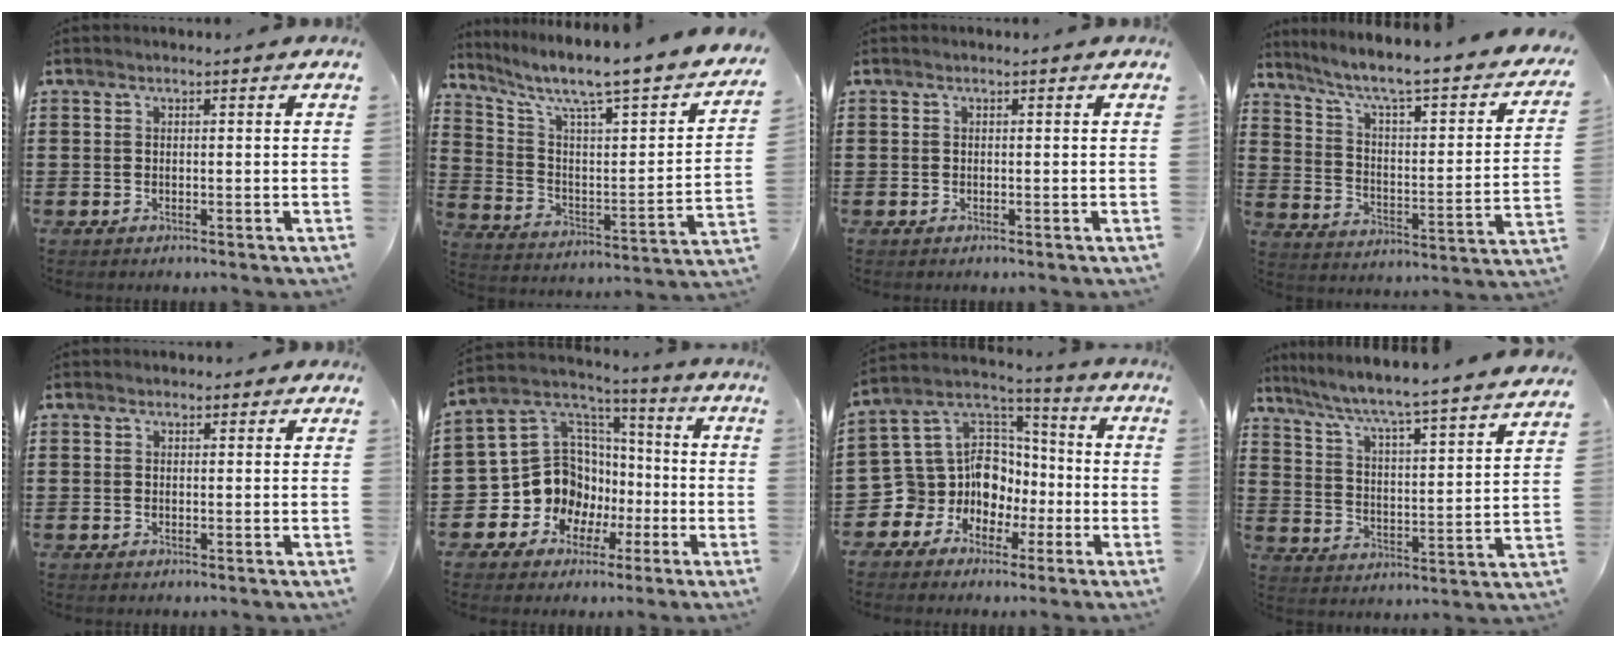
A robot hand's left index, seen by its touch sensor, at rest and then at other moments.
{"total": 6.6, "force": [5.2, 0.6, 4.1], "torque": [-0.097, -0.052, 0.074]}
{"total": 0.0}
{"total": 5.9, "force": [3.8, 0.7, 4.4], "torque": [-0.103, -0.035, 0.051]}
{"total": 0.8, "force": [0.4, 0.7, 0.2], "torque": [0.002, 0.003, 0.005]}
{"total": 12.3, "force": [-2.7, 11.1, 4.7], "torque": [-0.145, -0.006, -0.042]}
{"total": 11.5, "force": [-2.3, 10.6, 4.0], "torque": [-0.125, -0.013, -0.035]}
{"total": 4.8, "force": [4.1, -0.9, 2.3], "torque": [-0.065, -0.049, 0.057]}